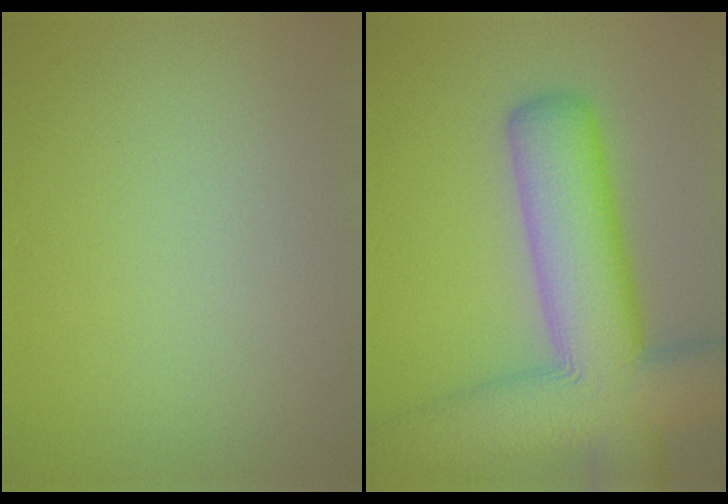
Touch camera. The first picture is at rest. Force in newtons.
{"total": 12.9, "press": 12.9, "slide": 0.8}